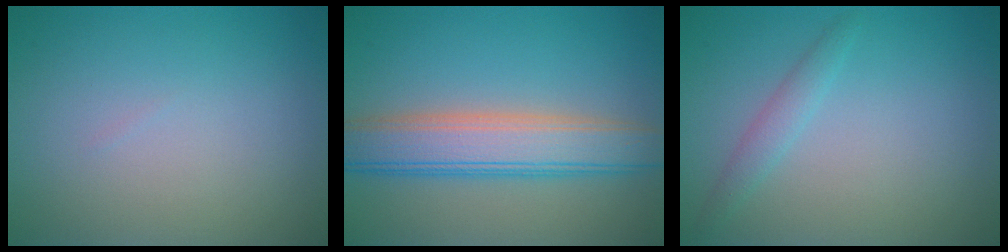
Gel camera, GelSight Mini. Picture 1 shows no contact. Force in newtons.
{"total": 6.3, "press": 6.3, "slide": 0.2}
{"total": 1.4, "press": 1.4, "slide": 0.1}